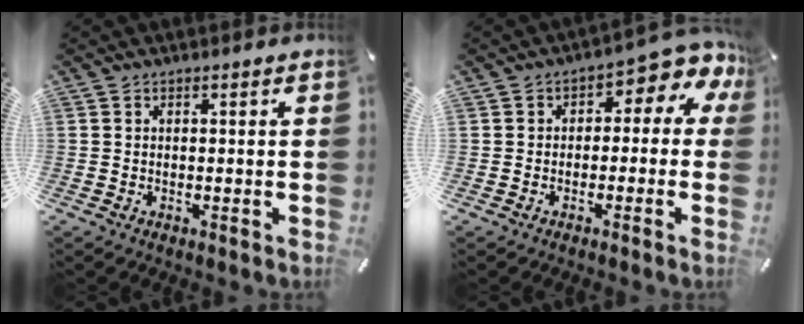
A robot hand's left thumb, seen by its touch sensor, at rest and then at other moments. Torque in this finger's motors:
{"motor_torque": [1.42, 1.35, 0.12, -0.06, -0.07]}